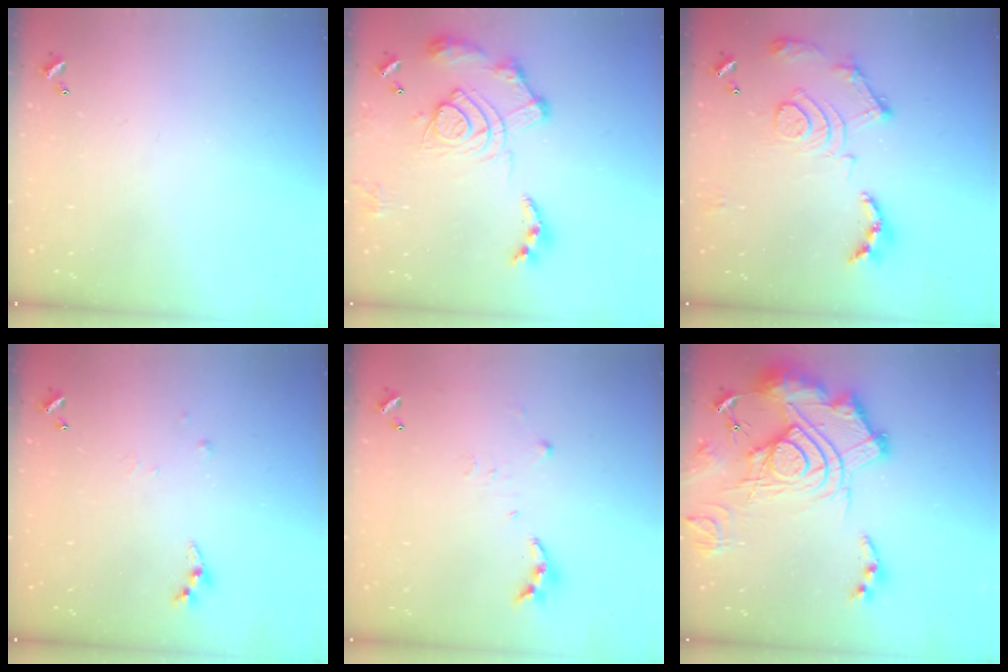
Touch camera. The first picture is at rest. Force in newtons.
{"total": 17.1, "press": 17.0, "slide": 1.6}
{"total": 16.8, "press": 16.7, "slide": 1.6}
{"total": 4.9, "press": 4.9, "slide": 0.4}
{"total": 6.3, "press": 6.3, "slide": 0.6}
{"total": 26.0, "press": 25.8, "slide": 3.2}